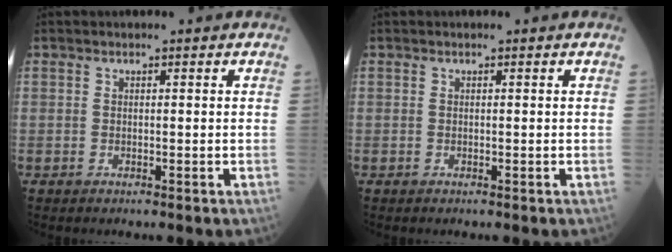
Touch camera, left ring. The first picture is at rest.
{"total": 0.0}